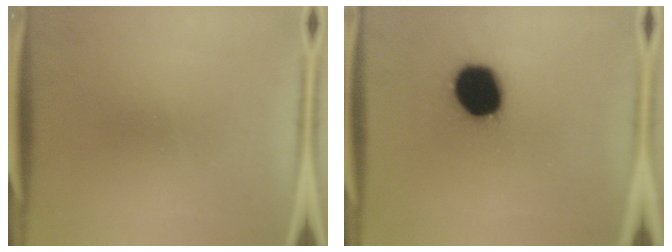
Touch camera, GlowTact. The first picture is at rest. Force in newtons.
{"total": 18.3}